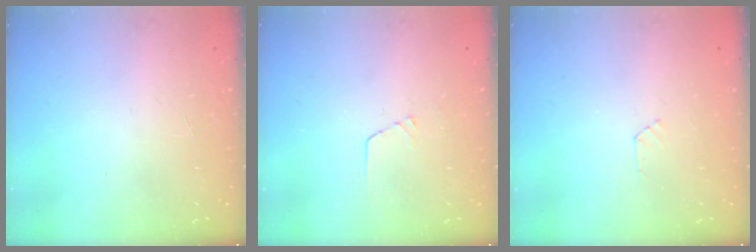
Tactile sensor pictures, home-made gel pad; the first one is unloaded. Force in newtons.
{"total": 3.2, "press": 3.2, "slide": 0.3}
{"total": 3.0, "press": 3.0, "slide": 0.4}